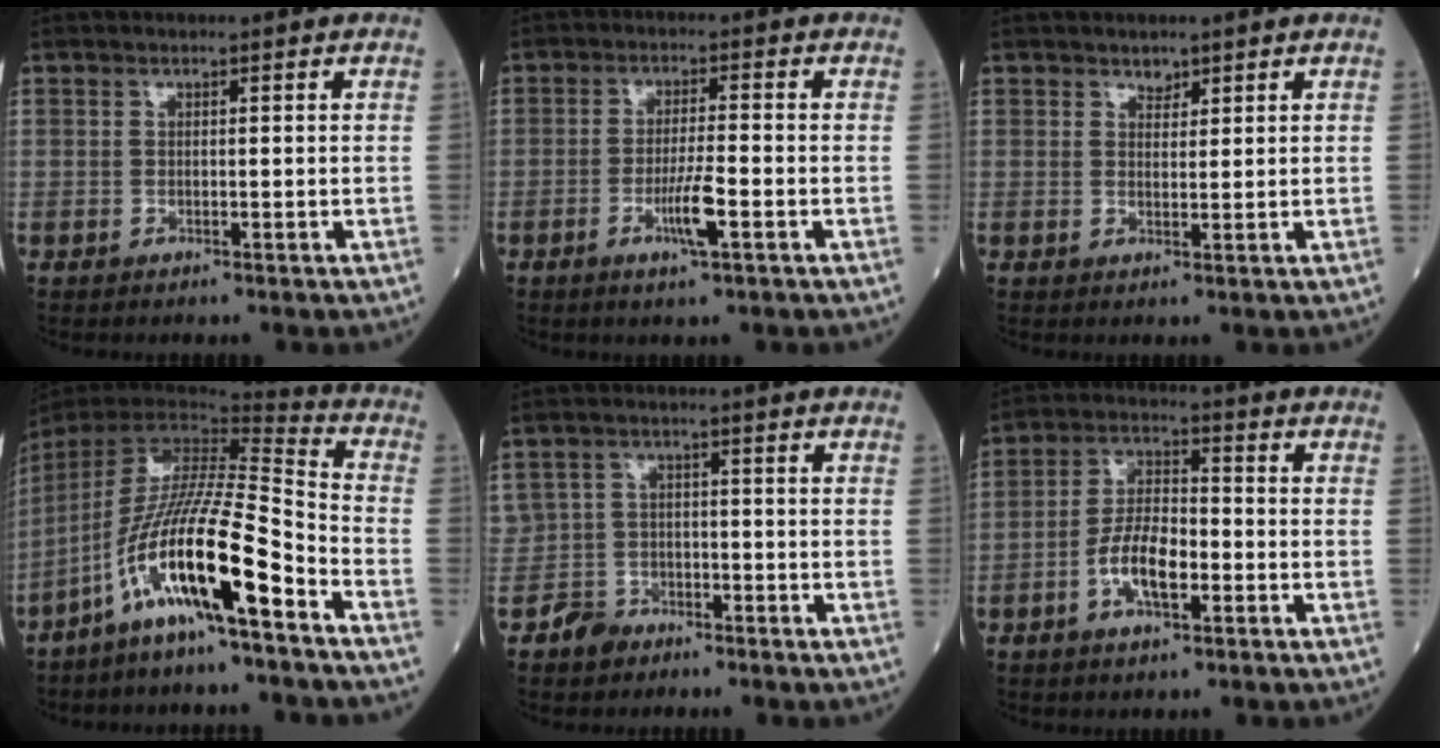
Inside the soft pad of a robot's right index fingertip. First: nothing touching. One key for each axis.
{"total": 5.0, "fx": -2.1, "fy": 0.1, "fz": 4.5, "tx": -0.085, "ty": -0.006, "tz": -0.040}
{"total": 1.5, "fx": 1.2, "fy": 0.8, "fz": 0.4, "tx": -0.004, "ty": -0.004, "tz": 0.018}
{"total": 17.5, "fx": -9.7, "fy": 0.9, "fz": 14.6, "tx": -0.301, "ty": -0.017, "tz": -0.188}
{"total": 4.0, "fx": -2.7, "fy": 2.9, "fz": 0.1, "tx": 0.003, "ty": 0.012, "tz": -0.051}
{"total": 7.8, "fx": -2.8, "fy": 2.9, "fz": 6.6, "tx": -0.134, "ty": 0.009, "tz": -0.056}